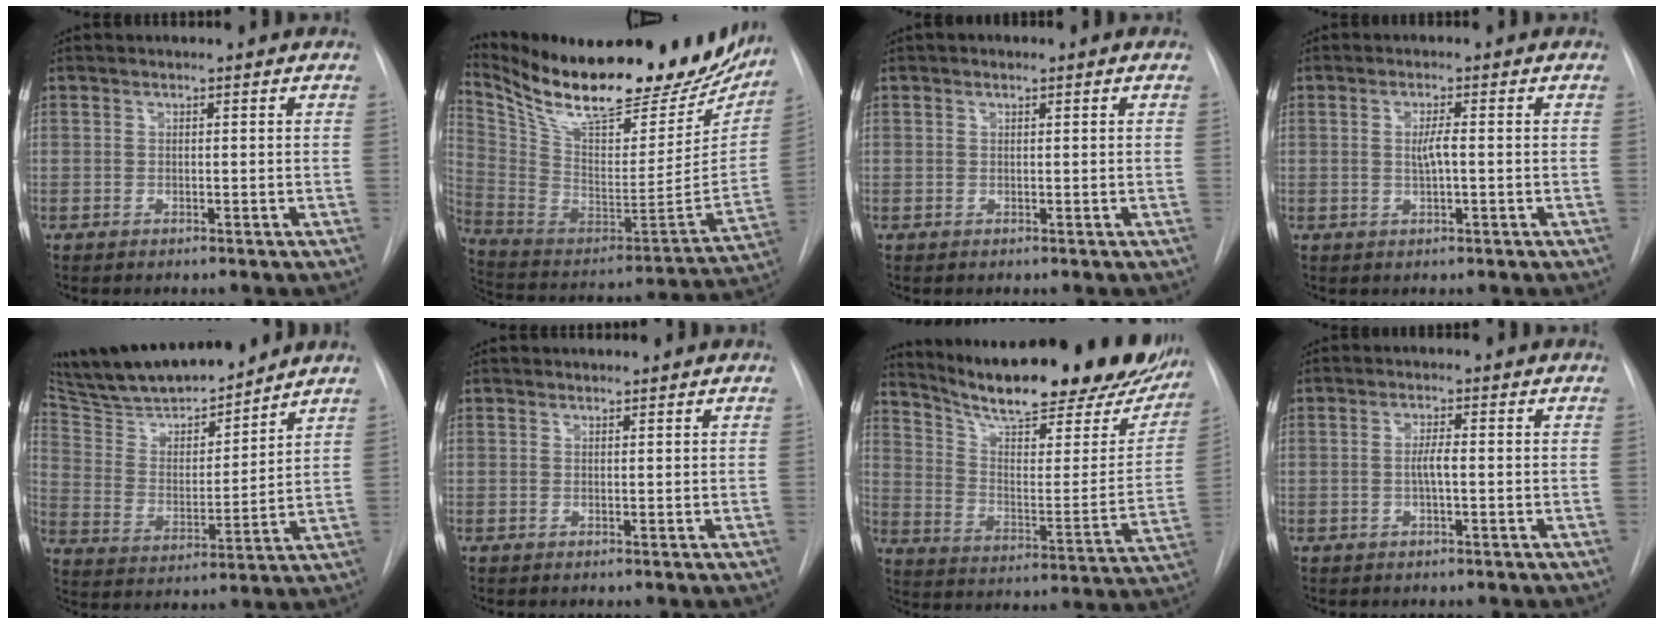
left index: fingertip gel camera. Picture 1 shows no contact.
{"total": 32.0, "force": [26.2, 9.1, 16.0], "torque": [-0.277, -0.044, 0.385]}
{"total": 0.7, "force": [0.4, 0.4, 0.4], "torque": [-0.007, 0.005, 0.004]}
{"total": 2.2, "force": [0.0, 0.2, 2.2], "torque": [-0.044, -0.001, 0.000]}
{"total": 18.4, "force": [16.6, 3.0, 7.3], "torque": [-0.126, 0.005, 0.286]}
{"total": 0.9, "force": [0.8, 0.2, -0.1], "torque": [-0.004, 0.003, 0.015]}
{"total": 28.2, "force": [23.5, 6.1, 14.2], "torque": [-0.214, -0.047, 0.316]}
{"total": 2.3, "force": [-0.2, 0.3, 2.2], "torque": [-0.044, 0.002, -0.005]}